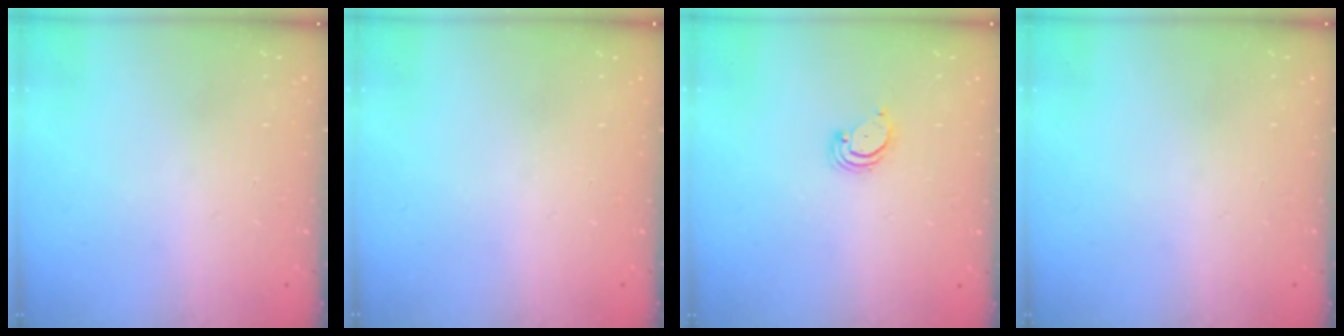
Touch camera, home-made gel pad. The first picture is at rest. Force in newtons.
{"total": 0.0}
{"total": 2.2, "press": 2.2, "slide": 0.3}
{"total": 0.0}